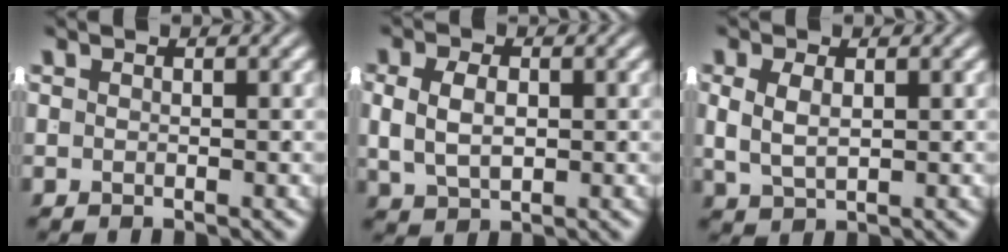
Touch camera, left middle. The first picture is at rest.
{"total": 4.1, "force": [0.3, 2.9, 2.9], "torque": [-0.051, -0.002, 0.013]}
{"total": 3.2, "force": [0.5, 2.1, 2.3], "torque": [-0.047, -0.005, 0.017]}